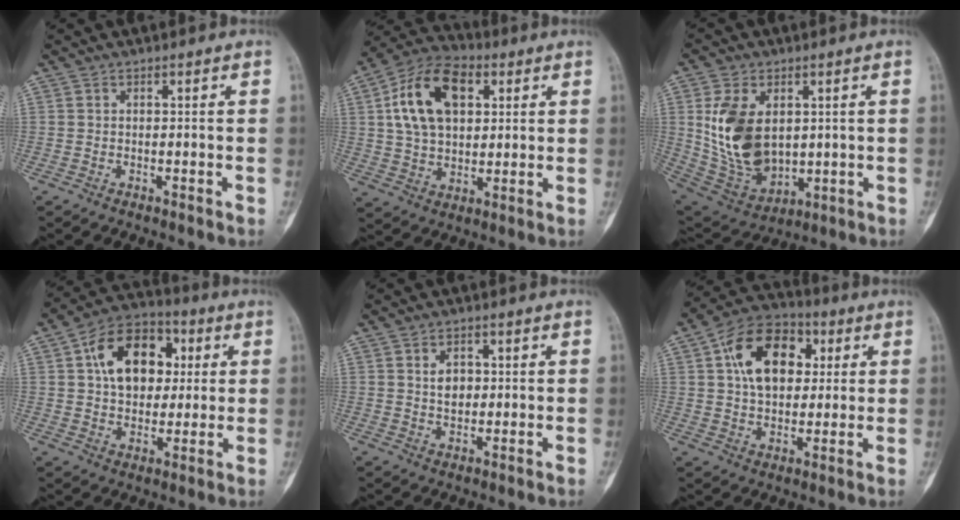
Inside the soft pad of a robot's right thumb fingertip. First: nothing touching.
{"total": 16.2, "force": [4.4, 10.2, 11.7], "torque": [-0.188, 0.010, 0.075]}
{"total": 16.7, "force": [2.1, 11.1, 12.4], "torque": [-0.203, -0.015, 0.063]}
{"total": 16.0, "force": [3.3, 11.4, 10.7], "torque": [-0.128, 0.016, 0.047]}
{"total": 4.3, "force": [0.6, 3.3, 2.7], "torque": [-0.019, -0.001, 0.010]}
{"total": 16.0, "force": [3.8, 10.9, 11.2], "torque": [-0.148, 0.012, 0.057]}